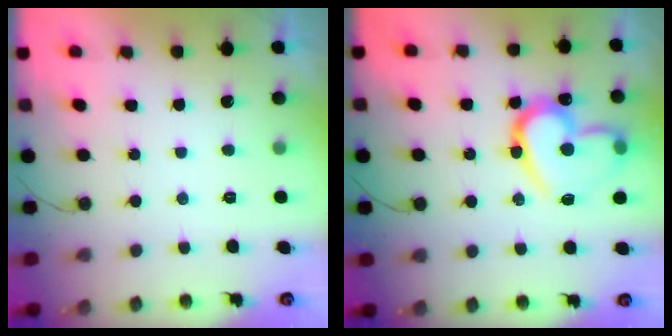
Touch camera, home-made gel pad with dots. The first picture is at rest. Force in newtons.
{"total": 18.2, "press": 18.0, "slide": 2.5}